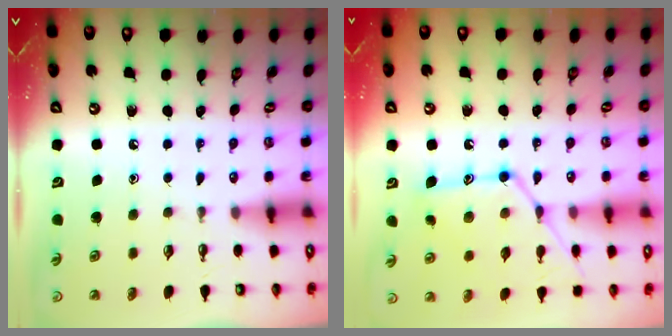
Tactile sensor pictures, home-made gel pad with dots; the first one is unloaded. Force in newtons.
{"total": 15.5, "press": 15.5, "slide": 1.3}